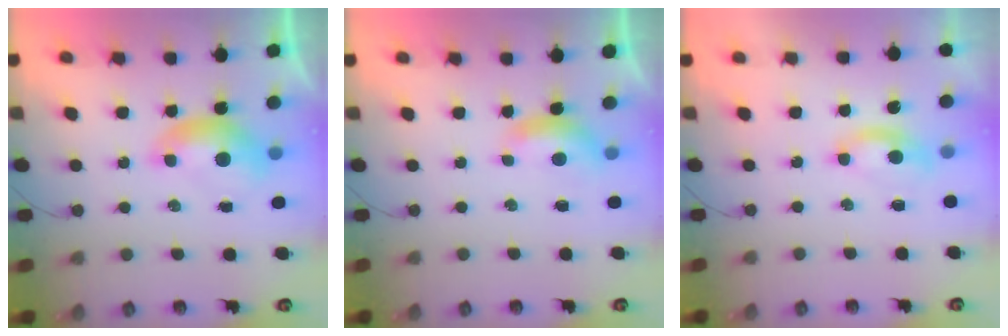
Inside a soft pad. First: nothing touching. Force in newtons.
{"total": 1.2, "press": 1.1, "slide": 0.5}
{"total": 0.8, "press": 0.6, "slide": 0.4}